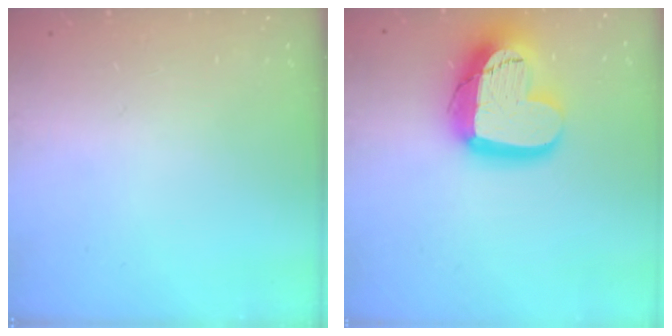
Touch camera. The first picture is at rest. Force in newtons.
{"total": 19.1, "press": 19.1, "slide": 1.4}